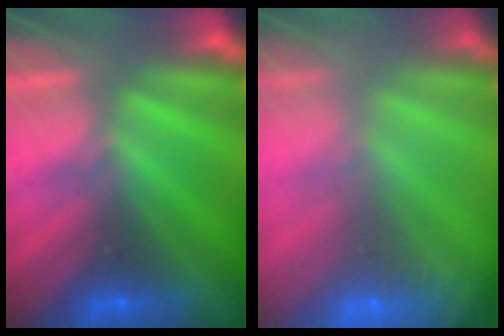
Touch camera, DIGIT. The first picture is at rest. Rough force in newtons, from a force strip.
{"total": 7.7}